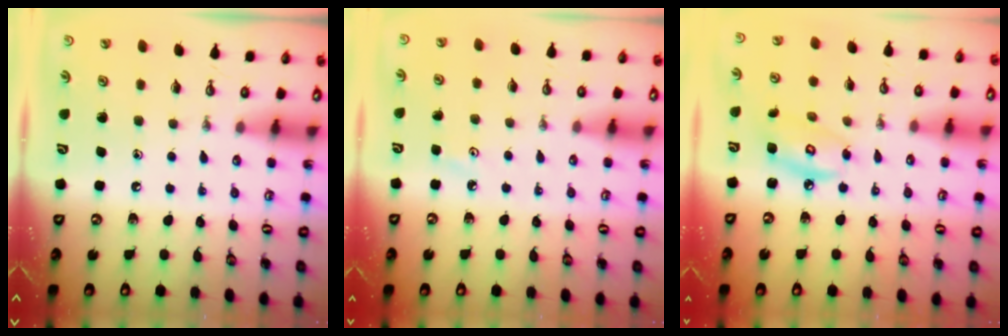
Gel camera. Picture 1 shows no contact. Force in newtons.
{"total": 2.6, "press": 2.6, "slide": 0.5}
{"total": 8.0, "press": 8.0, "slide": 0.4}